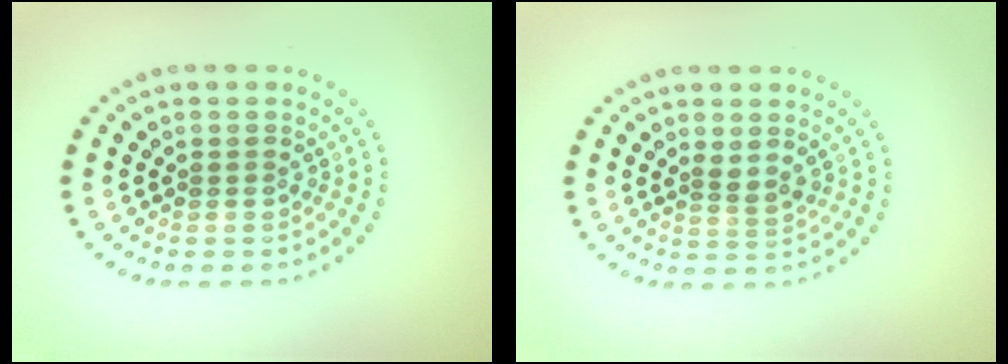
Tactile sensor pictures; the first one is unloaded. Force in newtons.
{"total": 1.6, "press": 1.2, "slide": 1.0}